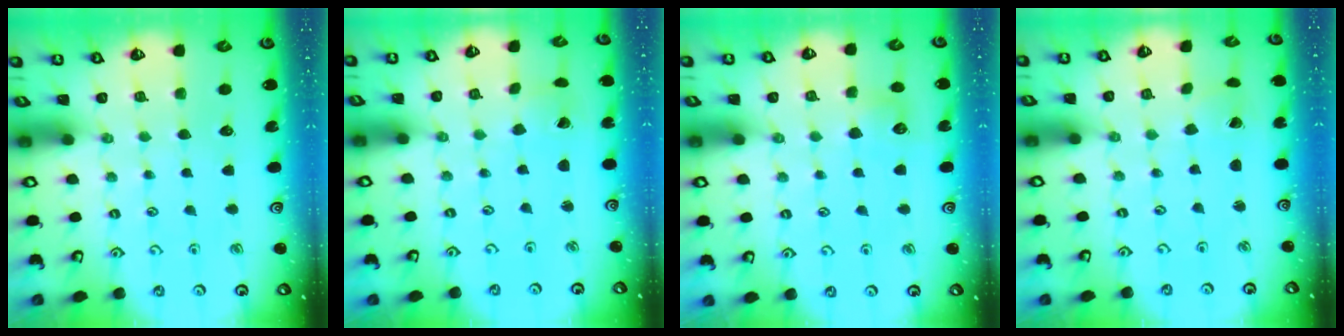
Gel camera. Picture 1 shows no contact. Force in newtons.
{"total": 1.1, "press": 1.1, "slide": 0.1}
{"total": 6.3, "press": 6.2, "slide": 0.9}
{"total": 0.0}